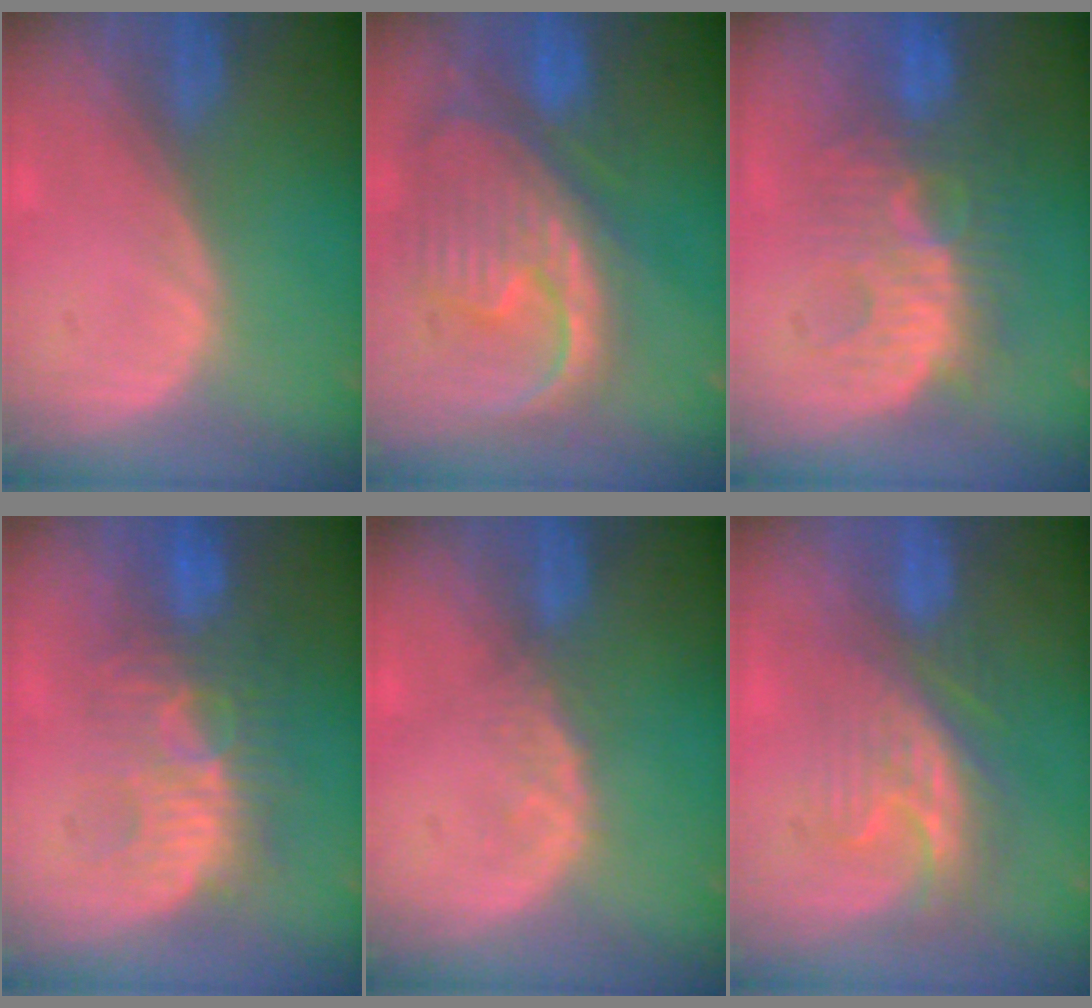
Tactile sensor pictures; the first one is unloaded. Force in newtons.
{"total": 12.5, "press": 10.7, "slide": 6.5}
{"total": 9.2, "press": 9.0, "slide": 1.9}
{"total": 9.3, "press": 8.9, "slide": 2.8}
{"total": 1.9, "press": 1.9, "slide": 0.3}
{"total": 8.7, "press": 7.5, "slide": 4.5}